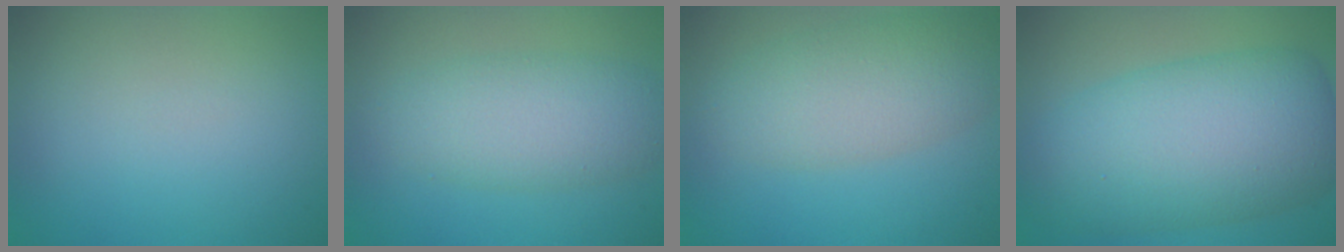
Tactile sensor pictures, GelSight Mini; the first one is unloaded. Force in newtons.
{"total": 4.9, "press": 4.9, "slide": 0.0}
{"total": 5.2, "press": 5.2, "slide": 0.3}
{"total": 11.0, "press": 11.0, "slide": 0.1}